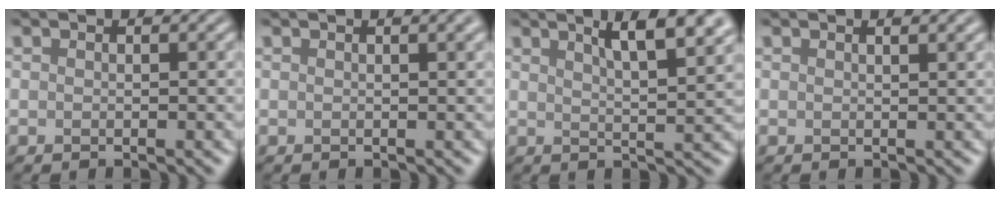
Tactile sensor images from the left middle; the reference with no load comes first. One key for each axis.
{"total": 3.3, "fx": 1.7, "fy": 1.4, "fz": 2.5, "tx": -0.008, "ty": 0.015, "tz": 0.000}
{"total": 6.6, "fx": 4.0, "fy": 1.9, "fz": 5.0, "tx": -0.044, "ty": 0.027, "tz": 0.044}
{"total": 2.1, "fx": 1.3, "fy": 0.8, "fz": 1.4, "tx": -0.001, "ty": 0.003, "tz": -0.003}